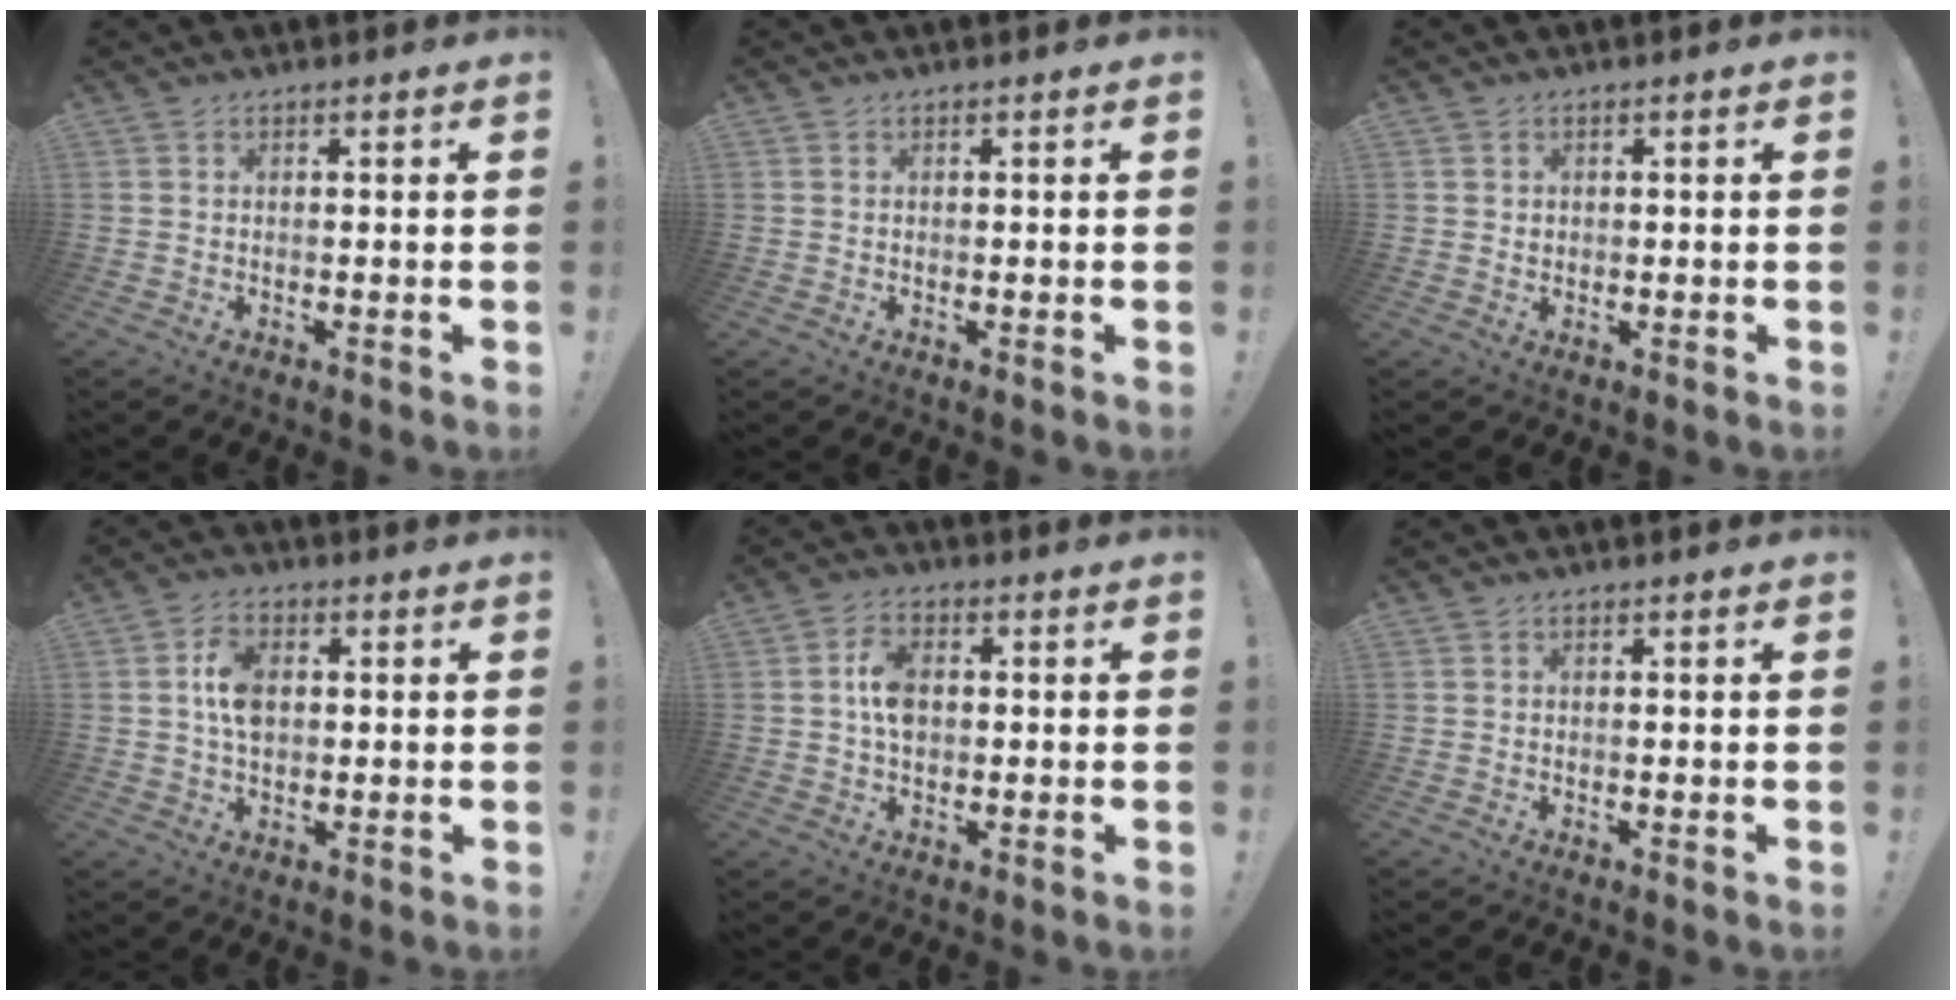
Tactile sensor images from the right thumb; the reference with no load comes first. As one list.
[{"total": 0.0}, {"total": 1.2, "force": [0.4, 1.1, 0.2], "torque": [0.001, 0.000, 0.007]}, {"total": 7.8, "force": [0.7, 5.0, 6.0], "torque": [-0.109, 0.005, 0.011]}, {"total": 6.9, "force": [0.1, 4.6, 5.2], "torque": [-0.087, 0.008, 0.003]}, {"total": 0.0}]